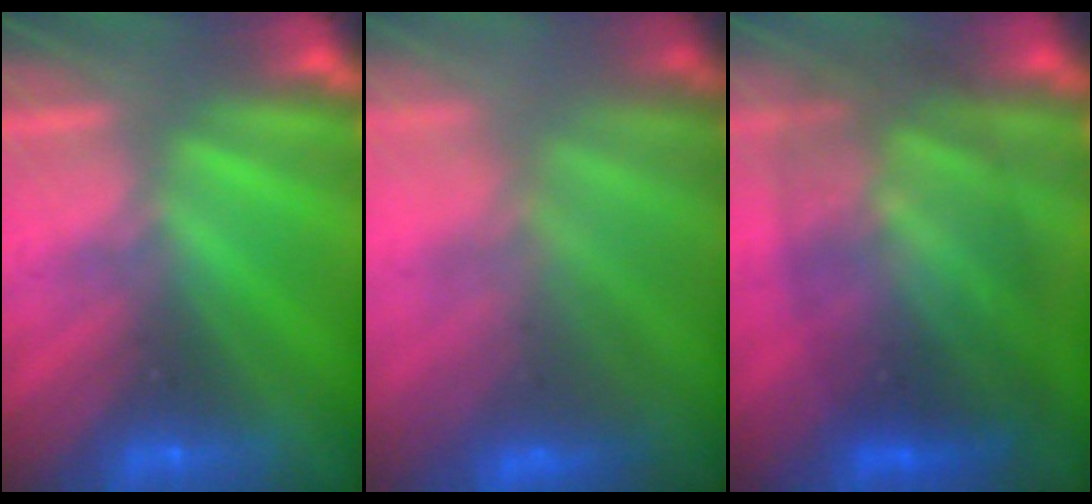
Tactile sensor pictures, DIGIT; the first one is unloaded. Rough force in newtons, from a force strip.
{"total": 3.9}
{"total": 7.3}